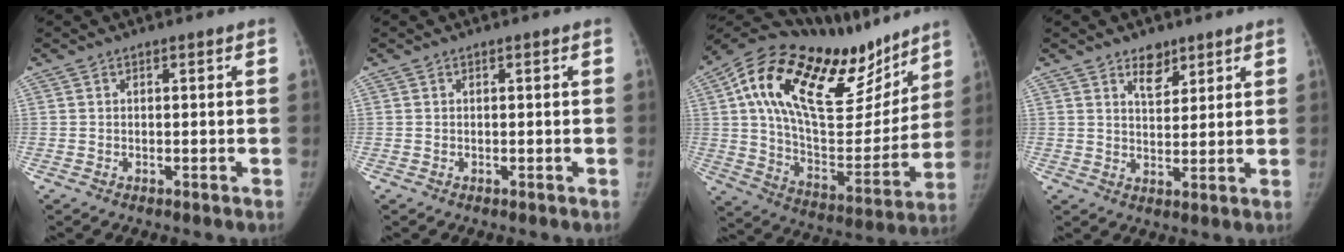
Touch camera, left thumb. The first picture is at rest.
{"total": 0.0}
{"total": 34.0, "force": [18.4, 14.7, 24.5], "torque": [-0.363, -0.020, 0.300]}
{"total": 4.8, "force": [3.3, 2.7, 2.2], "torque": [-0.011, -0.025, 0.055]}